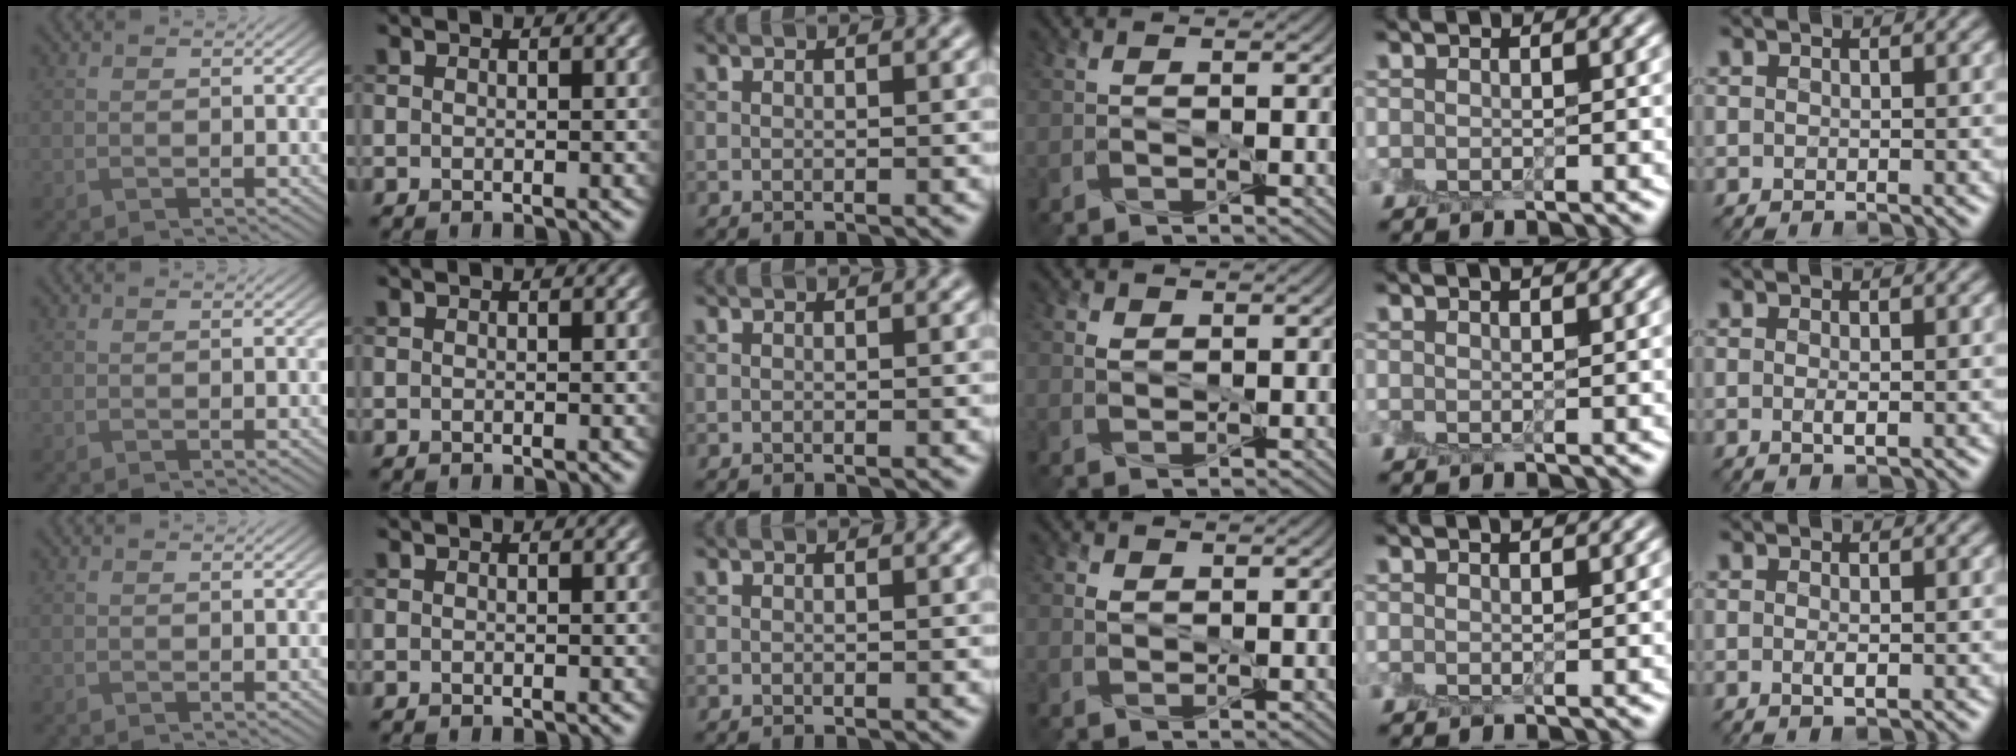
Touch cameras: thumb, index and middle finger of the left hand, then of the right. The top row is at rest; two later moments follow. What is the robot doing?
{"motion": "peel", "object": "sticky note"}